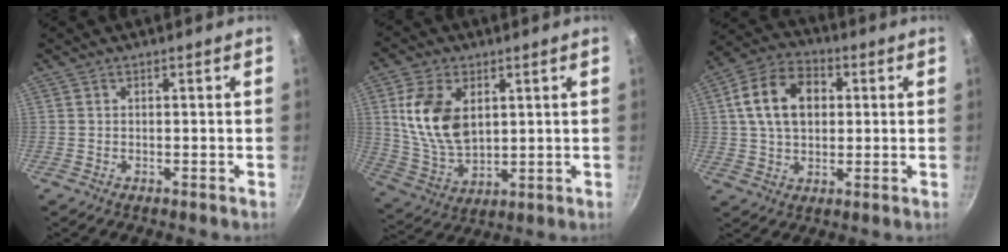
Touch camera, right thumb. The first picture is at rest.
{"total": 13.6, "force": [3.4, 8.6, 10.0], "torque": [-0.177, -0.021, 0.077]}
{"total": 13.2, "force": [2.6, 9.2, 9.1], "torque": [-0.141, 0.015, 0.031]}